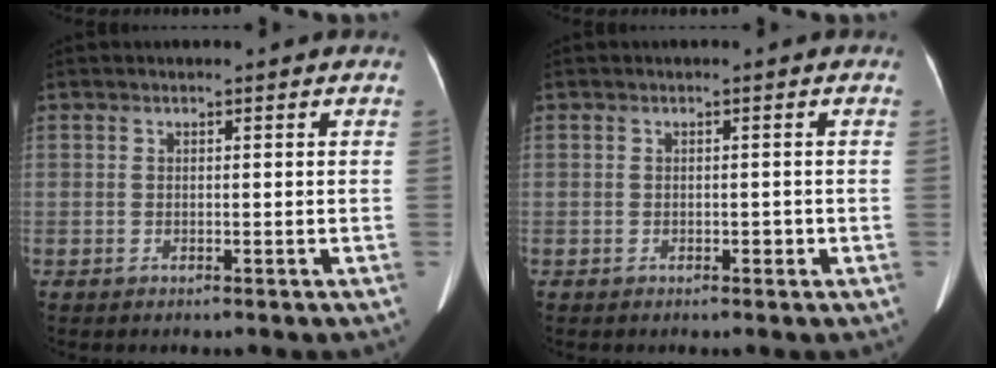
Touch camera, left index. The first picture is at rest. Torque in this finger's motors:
{"motor_torque": [0.02, 0.07, -0.03, -0.01]}